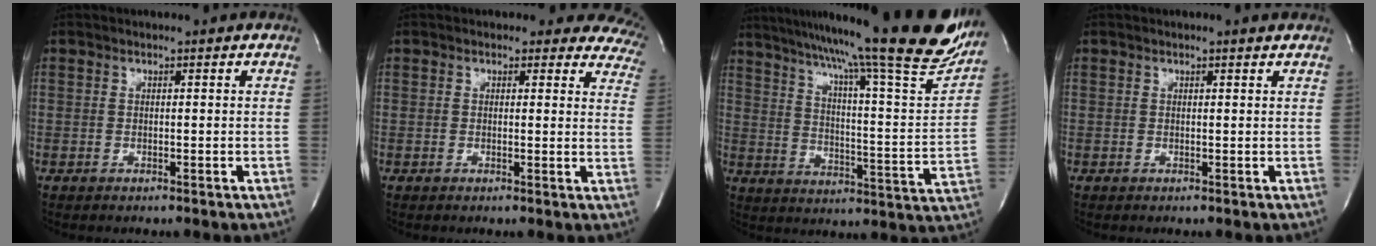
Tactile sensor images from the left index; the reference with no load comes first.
{"total": 10.9, "force": [9.8, 4.5, 1.9], "torque": [0.029, -0.035, 0.060]}
{"total": 28.5, "force": [23.5, 0.8, 16.2], "torque": [-0.257, -0.053, 0.312]}
{"total": 1.0, "force": [0.8, -0.1, 0.6], "torque": [-0.014, 0.002, 0.011]}